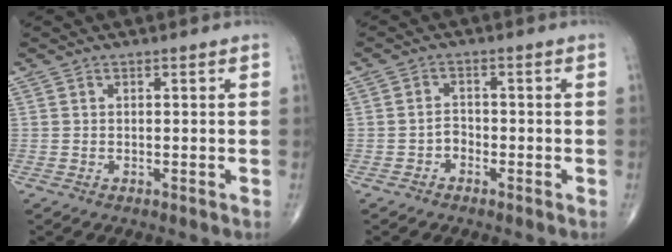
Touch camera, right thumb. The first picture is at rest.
{"total": 2.2, "force": [-1.3, 1.6, 0.8], "torque": [0.000, 0.013, -0.028]}